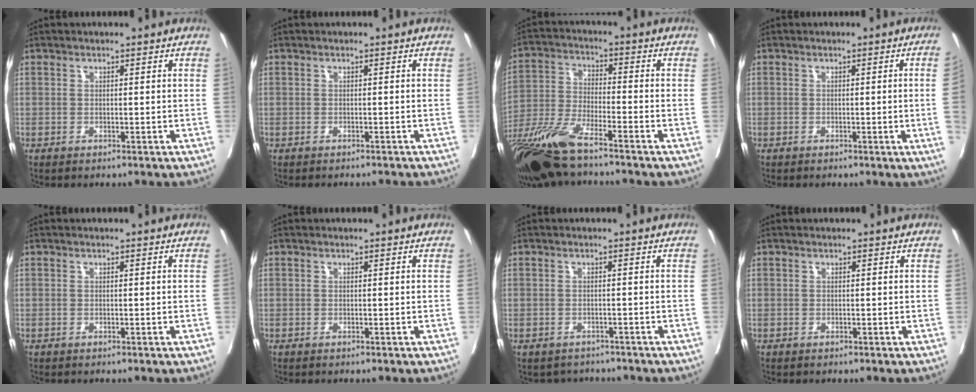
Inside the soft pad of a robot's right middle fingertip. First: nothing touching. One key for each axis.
{"total": 1.5, "fx": -1.4, "fy": 0.3, "fz": 0.5, "tx": -0.015, "ty": -0.009, "tz": -0.019}
{"total": 15.0, "fx": -11.5, "fy": 2.4, "fz": 9.3, "tx": -0.201, "ty": -0.041, "tz": -0.225}
{"total": 3.2, "fx": -0.1, "fy": -1.7, "fz": 2.6, "tx": -0.041, "ty": -0.012, "tz": 0.004}
{"total": 0.0}
{"total": 0.0}
{"total": 3.4, "fx": -2.9, "fy": 1.6, "fz": 0.3, "tx": -0.013, "ty": -0.008, "tz": -0.040}
{"total": 0.0}